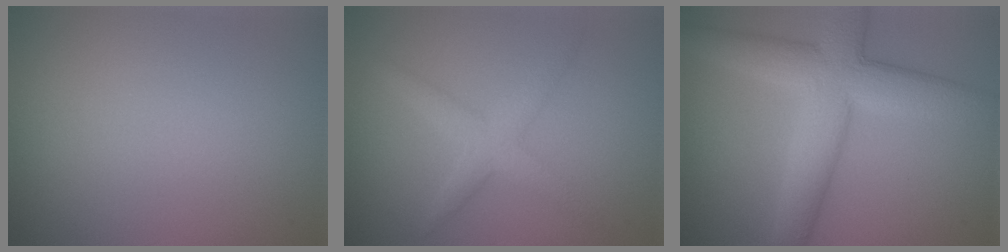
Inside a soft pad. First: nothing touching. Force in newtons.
{"total": 2.8, "press": 2.8, "slide": 0.1}
{"total": 7.5, "press": 7.5, "slide": 0.4}